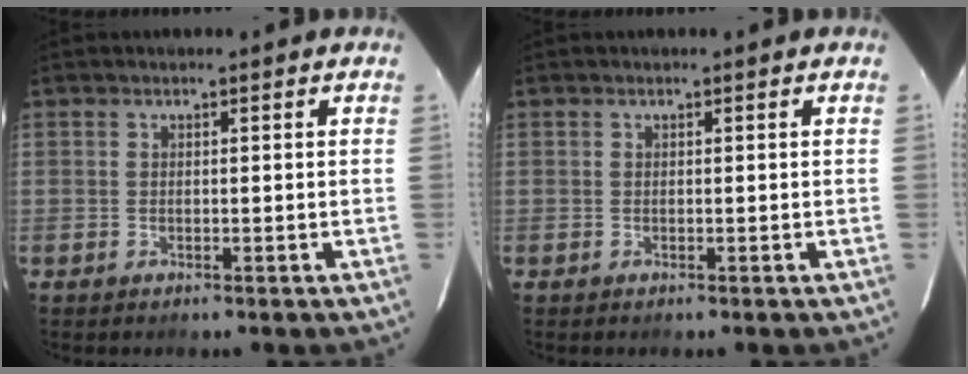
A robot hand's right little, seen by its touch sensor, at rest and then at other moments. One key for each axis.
{"total": 0.0}